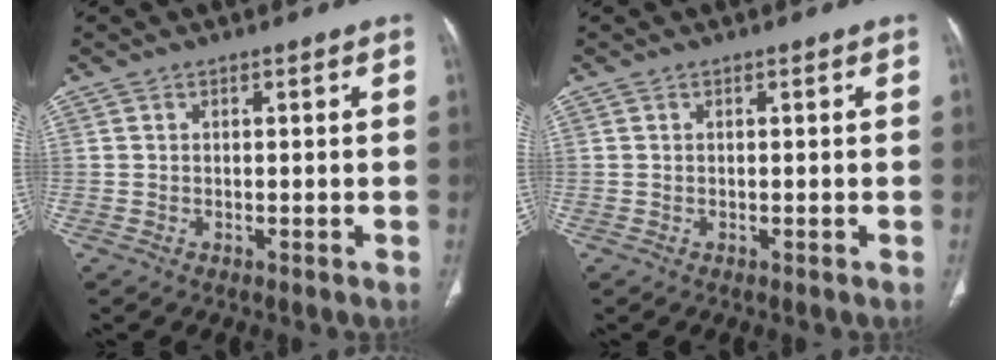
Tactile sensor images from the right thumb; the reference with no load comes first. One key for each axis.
{"total": 0.0}